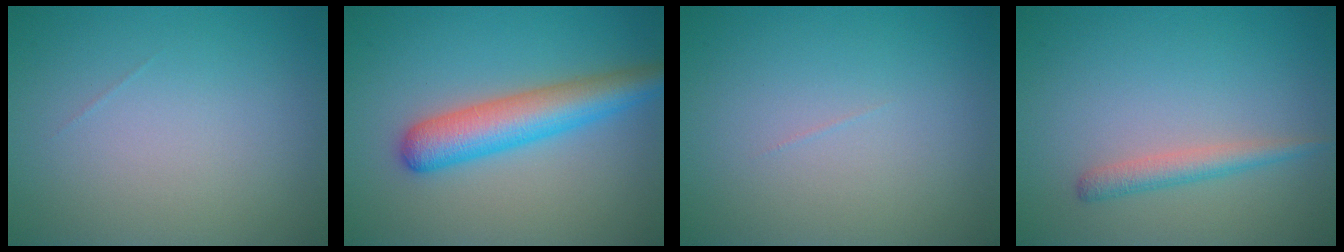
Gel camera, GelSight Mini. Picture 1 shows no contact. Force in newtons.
{"total": 5.5, "press": 5.5, "slide": 0.2}
{"total": 0.0}
{"total": 1.9, "press": 1.9, "slide": 0.0}